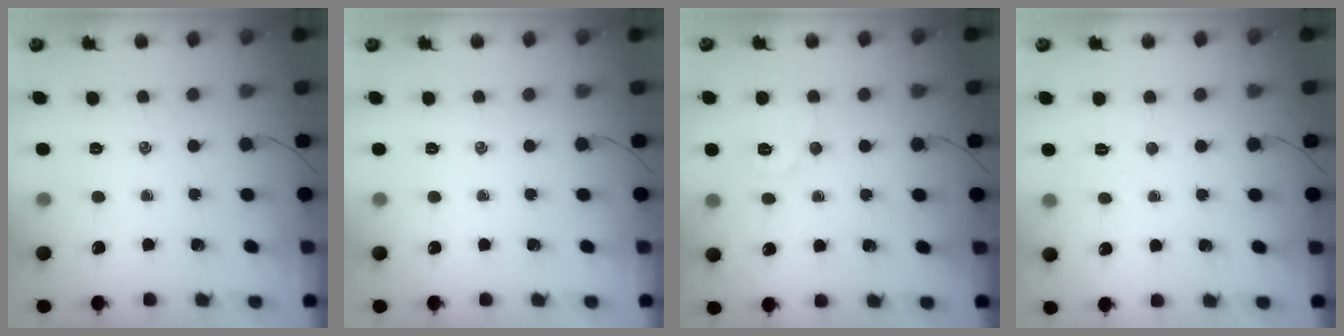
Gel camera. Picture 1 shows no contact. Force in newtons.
{"total": 0.0}
{"total": 6.5, "press": 6.4, "slide": 1.2}
{"total": 4.4, "press": 4.3, "slide": 1.0}